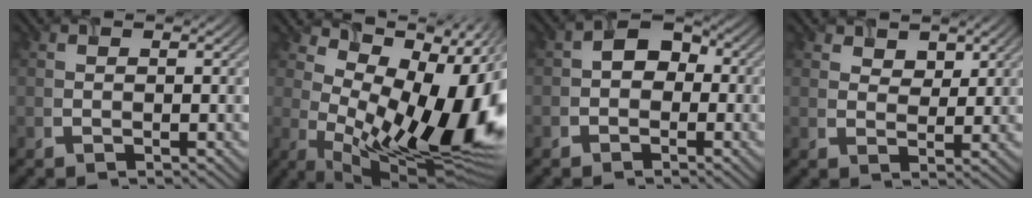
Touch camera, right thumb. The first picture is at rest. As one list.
[{"total": 15.6, "force": [1.8, 7.5, 13.5], "torque": [-0.205, -0.007, 0.049]}, {"total": 3.1, "force": [-0.7, 2.7, 1.5], "torque": [-0.020, 0.004, -0.017]}, {"total": 2.3, "force": [1.9, 1.2, 0.4], "torque": [-0.011, -0.007, 0.047]}]